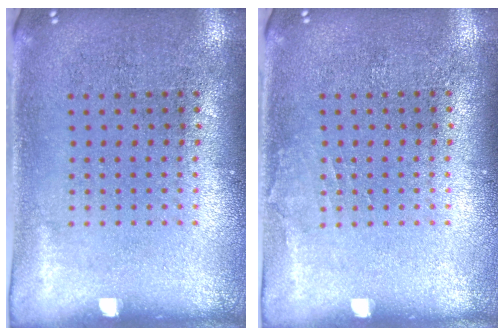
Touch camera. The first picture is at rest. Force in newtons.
{"total": 0.6, "press": 0.6, "slide": 0.1}